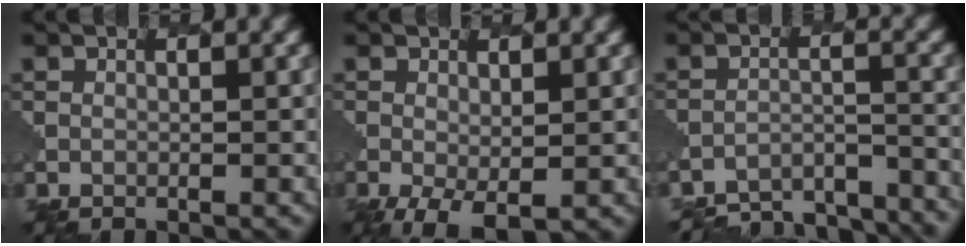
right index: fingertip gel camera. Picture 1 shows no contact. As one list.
[{"total": 3.3, "force": [-1.0, 1.5, 2.8], "torque": [-0.058, -0.012, -0.014]}, {"total": 8.9, "force": [-8.6, 1.8, 1.2], "torque": [-0.012, -0.002, -0.113]}]